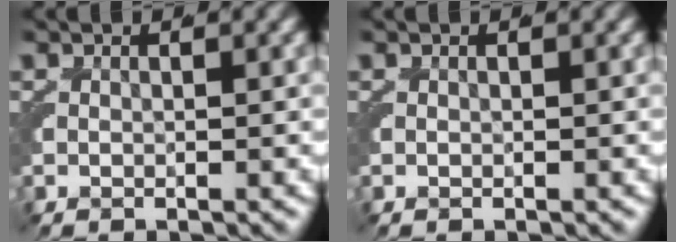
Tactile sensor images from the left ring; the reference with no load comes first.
{"total": 0.0}